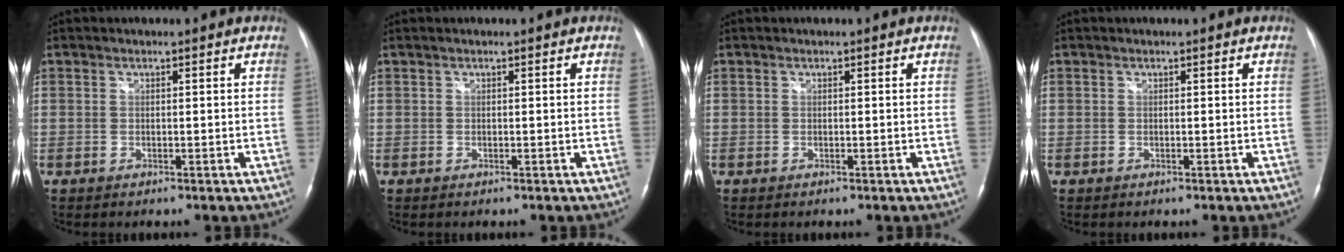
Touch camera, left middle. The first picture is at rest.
{"total": 0.0}
{"total": 0.0}
{"total": 0.0}